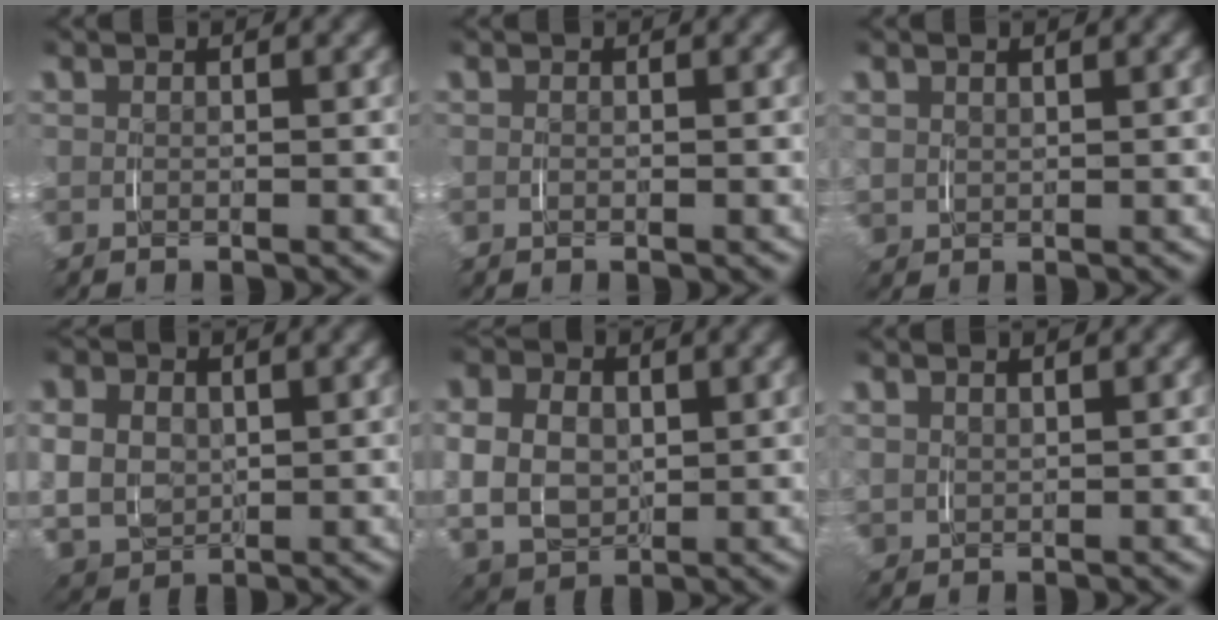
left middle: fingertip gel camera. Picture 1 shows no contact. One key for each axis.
{"total": 0.0}
{"total": 1.6, "fx": 0.9, "fy": 1.3, "fz": 0.5, "tx": -0.021, "ty": -0.004, "tz": 0.024}
{"total": 7.6, "fx": 0.8, "fy": 6.6, "fz": 3.6, "tx": -0.109, "ty": -0.025, "tz": 0.023}
{"total": 8.9, "fx": 0.8, "fy": 7.5, "fz": 4.7, "tx": -0.124, "ty": -0.023, "tz": 0.022}
{"total": 1.5, "fx": 1.2, "fy": 0.9, "fz": 0.4, "tx": -0.013, "ty": -0.001, "tz": 0.027}